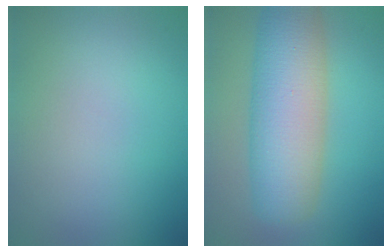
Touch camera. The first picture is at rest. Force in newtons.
{"total": 8.9, "press": 8.9, "slide": 0.2}